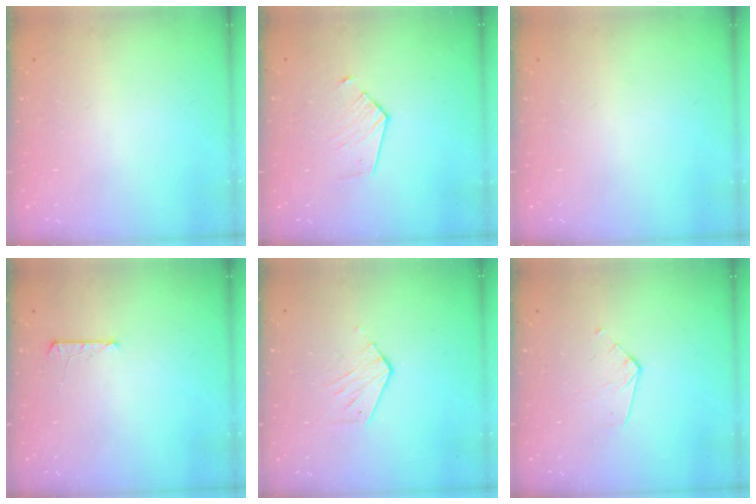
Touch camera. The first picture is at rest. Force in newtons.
{"total": 5.6, "press": 5.5, "slide": 0.6}
{"total": 0.0}
{"total": 5.3, "press": 5.2, "slide": 0.5}
{"total": 5.3, "press": 5.3, "slide": 0.3}
{"total": 3.6, "press": 3.5, "slide": 0.3}